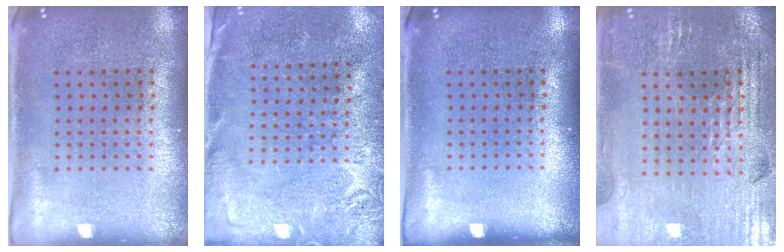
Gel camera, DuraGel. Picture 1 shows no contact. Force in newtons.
{"total": 2.8, "press": 2.6, "slide": 0.9}
{"total": 0.0}
{"total": 2.8, "press": 2.7, "slide": 0.5}